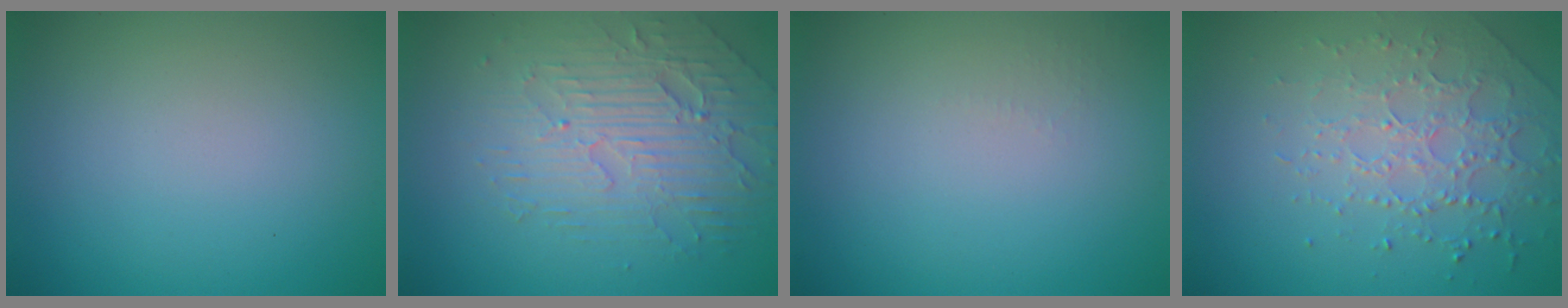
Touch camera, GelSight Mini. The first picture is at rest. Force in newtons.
{"total": 4.4, "press": 3.9, "slide": 2.2}
{"total": 0.6, "press": 0.6, "slide": 0.3}
{"total": 2.6, "press": 2.4, "slide": 1.1}